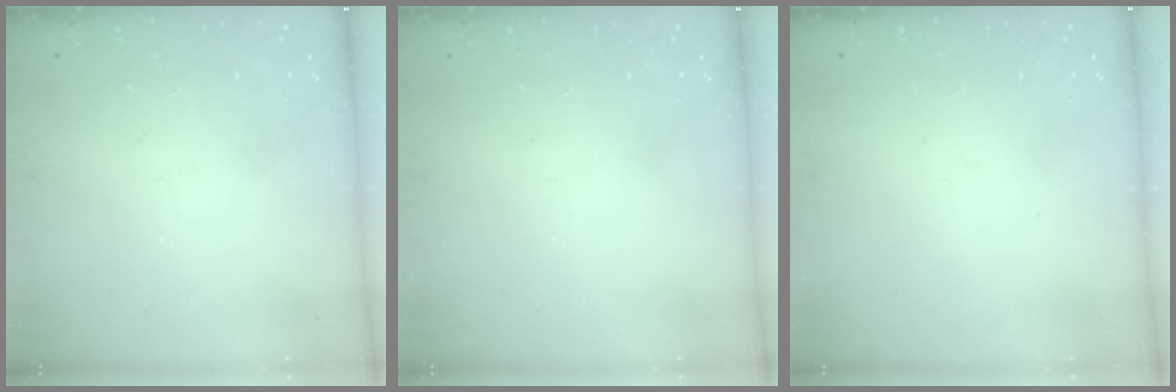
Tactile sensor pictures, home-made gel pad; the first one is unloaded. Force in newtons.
{"total": 0.0}
{"total": 1.5, "press": 1.5, "slide": 0.1}